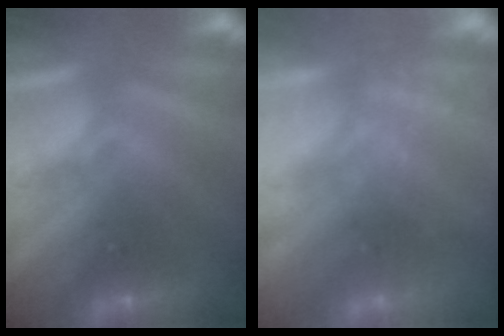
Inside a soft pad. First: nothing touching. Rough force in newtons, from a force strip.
{"total": 2.2}